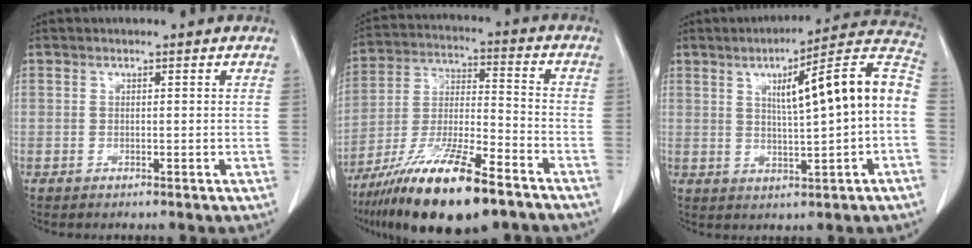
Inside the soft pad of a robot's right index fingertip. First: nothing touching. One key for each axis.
{"total": 18.6, "fx": -12.7, "fy": 3.1, "fz": 13.3, "tx": -0.255, "ty": -0.029, "tz": -0.227}
{"total": 14.8, "fx": 1.2, "fy": 0.9, "fz": 14.7, "tx": -0.209, "ty": 0.032, "tz": 0.017}